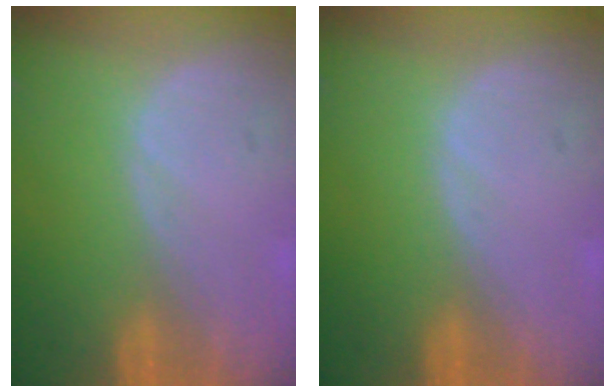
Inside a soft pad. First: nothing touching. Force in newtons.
{"total": 0.0}